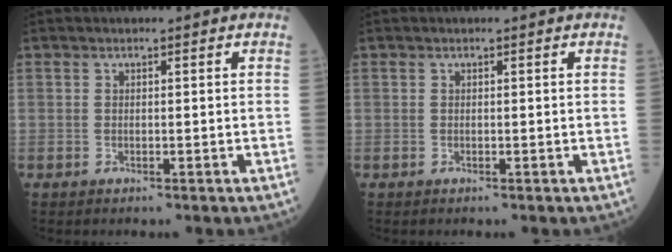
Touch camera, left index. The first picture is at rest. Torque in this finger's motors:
{"motor_torque": [0.00, 0.00, 0.02, 0.00]}